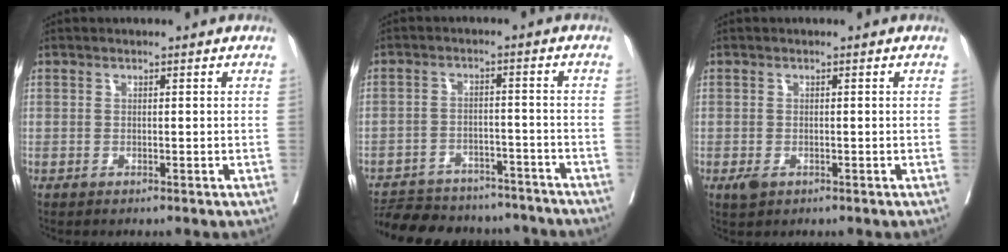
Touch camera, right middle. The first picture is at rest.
{"total": 17.7, "force": [-16.0, 5.8, 4.9], "torque": [-0.122, 0.006, -0.217]}
{"total": 1.6, "force": [-0.7, 0.9, 1.0], "torque": [-0.019, -0.001, -0.006]}